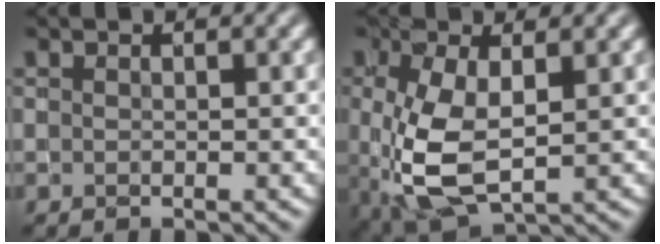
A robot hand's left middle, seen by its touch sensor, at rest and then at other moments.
{"total": 6.4, "force": [-0.5, 3.2, 5.6], "torque": [-0.132, -0.009, -0.002]}